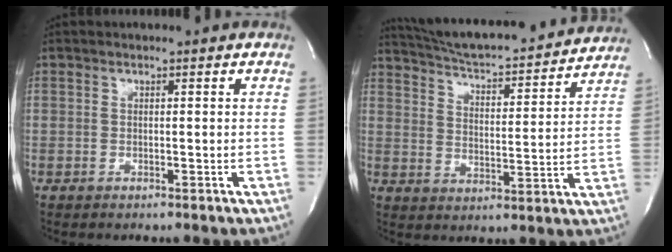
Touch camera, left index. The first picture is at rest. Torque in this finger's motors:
{"motor_torque": [-0.05, -0.09, 0.11, 0.00]}